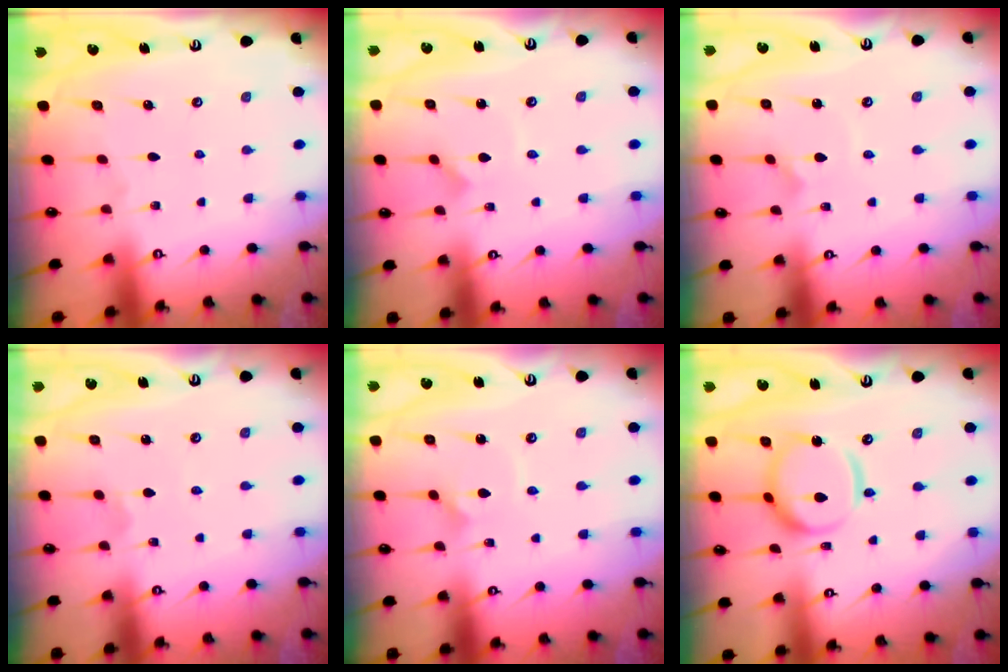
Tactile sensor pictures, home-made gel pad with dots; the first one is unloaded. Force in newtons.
{"total": 0.0}
{"total": 0.9, "press": 0.9, "slide": 0.0}
{"total": 0.7, "press": 0.7, "slide": 0.1}
{"total": 2.4, "press": 2.4, "slide": 0.1}
{"total": 13.5, "press": 13.4, "slide": 1.4}